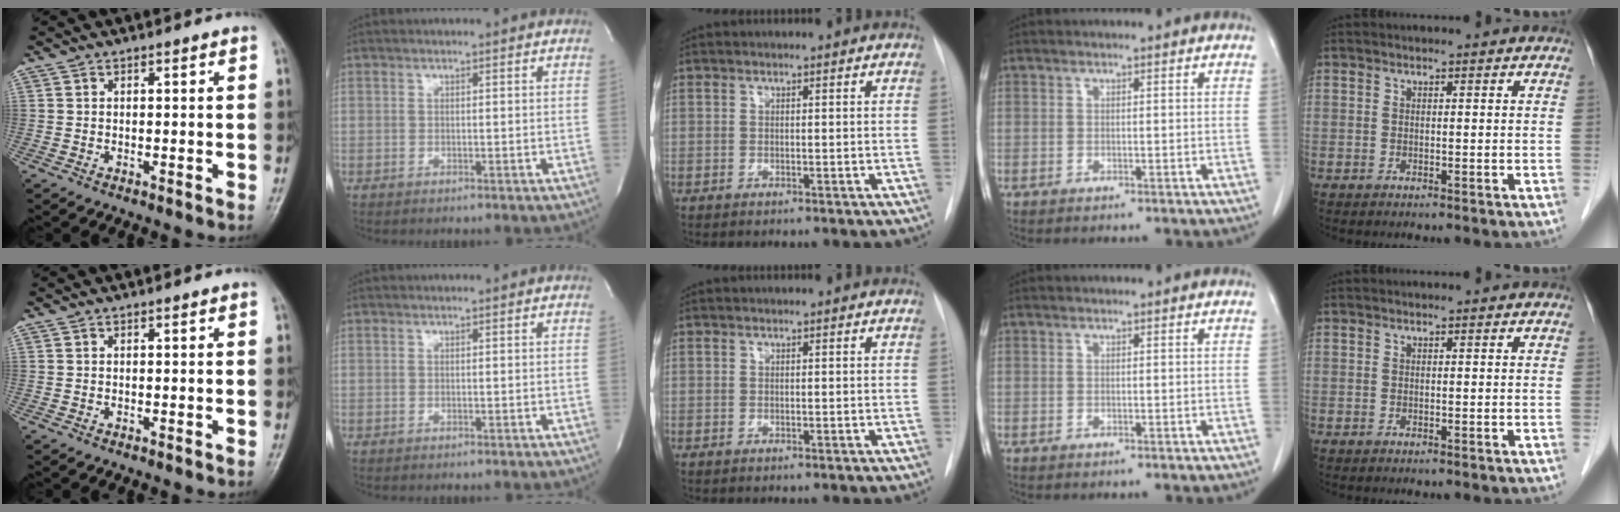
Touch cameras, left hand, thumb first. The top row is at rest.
{}